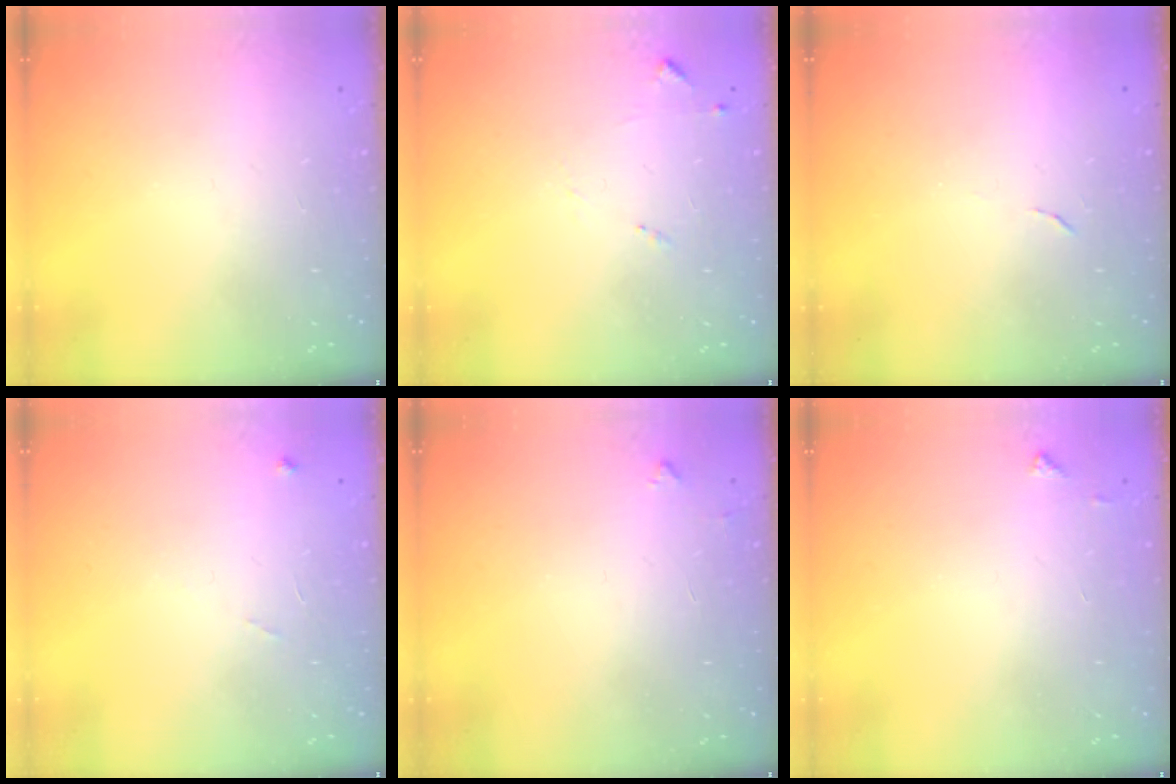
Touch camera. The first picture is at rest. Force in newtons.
{"total": 6.7, "press": 6.6, "slide": 0.6}
{"total": 3.7, "press": 3.7, "slide": 0.2}
{"total": 6.2, "press": 6.2, "slide": 0.8}
{"total": 3.8, "press": 3.7, "slide": 0.4}
{"total": 3.6, "press": 3.6, "slide": 0.5}